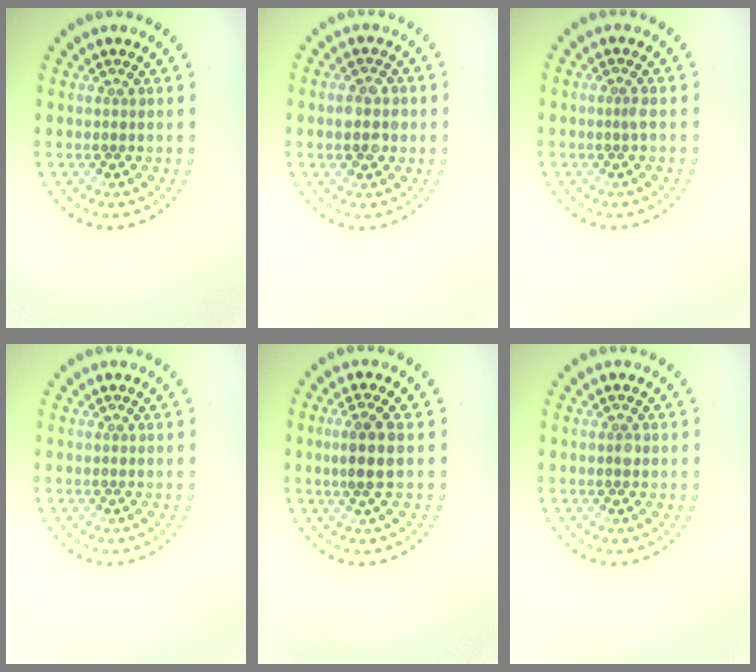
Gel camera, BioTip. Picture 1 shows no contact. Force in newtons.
{"total": 2.8, "press": 2.8, "slide": 0.1}
{"total": 0.6, "press": 0.4, "slide": 0.5}
{"total": 0.0}
{"total": 2.6, "press": 2.3, "slide": 1.3}
{"total": 0.9, "press": 0.9, "slide": 0.1}